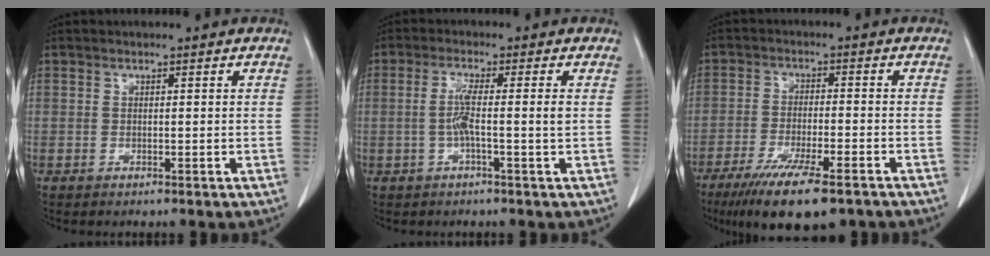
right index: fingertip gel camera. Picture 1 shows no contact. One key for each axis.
{"total": 4.1, "fx": -0.5, "fy": -0.4, "fz": 4.1, "tx": -0.078, "ty": 0.005, "tz": -0.010}
{"total": 13.0, "fx": -9.2, "fy": 2.3, "fz": 9.0, "tx": -0.148, "ty": -0.030, "tz": -0.146}